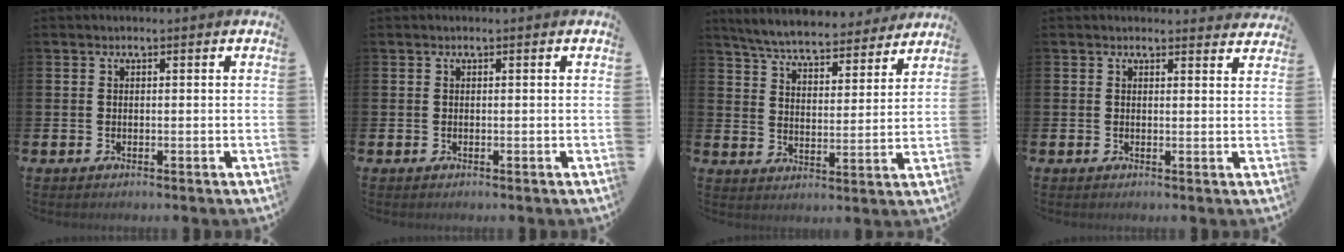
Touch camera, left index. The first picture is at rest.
{"total": 0.0}
{"total": 6.3, "force": [6.1, 0.9, 1.4], "torque": [-0.048, -0.043, 0.104]}
{"total": 1.6, "force": [1.6, 0.3, -0.1], "torque": [0.006, -0.007, 0.028]}